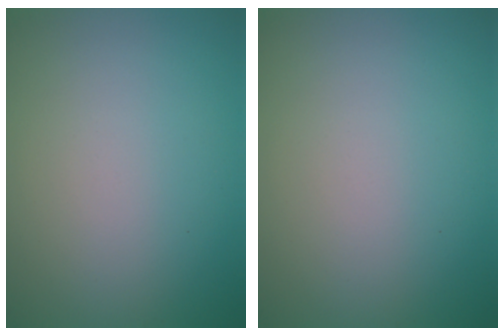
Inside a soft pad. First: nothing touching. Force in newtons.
{"total": 0.0}